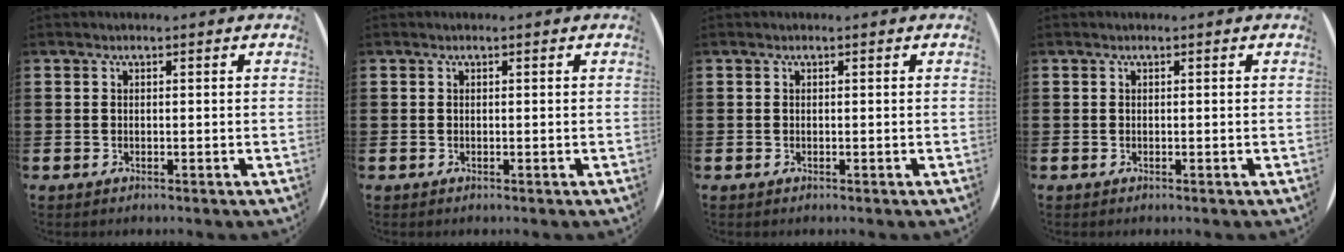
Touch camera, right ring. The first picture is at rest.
{"total": 0.0}
{"total": 0.0}
{"total": 0.0}